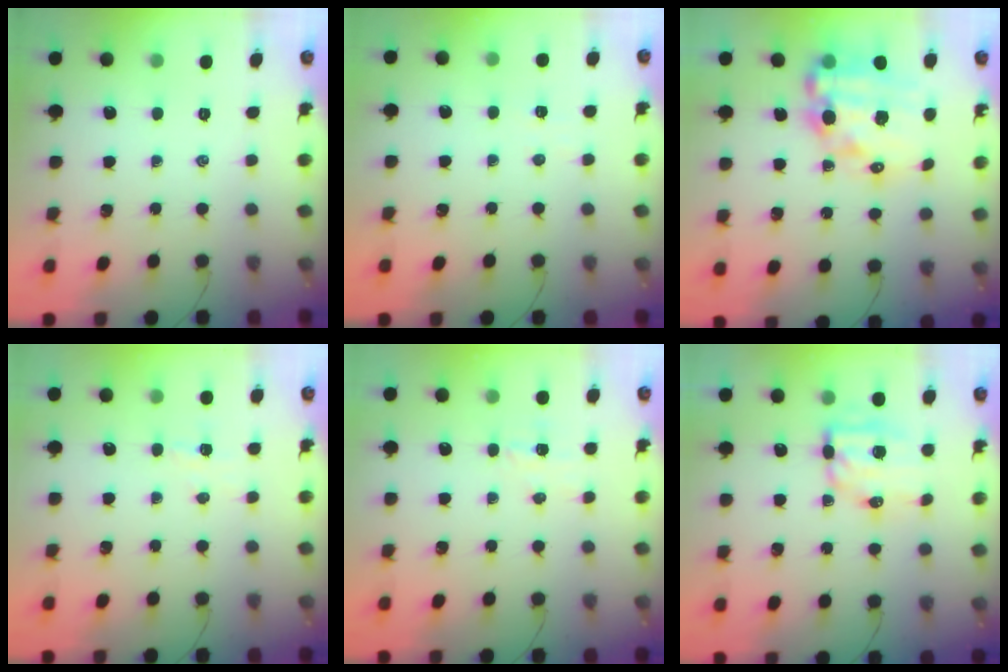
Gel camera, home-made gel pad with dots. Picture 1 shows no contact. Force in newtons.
{"total": 2.7, "press": 2.6, "slide": 0.8}
{"total": 18.8, "press": 18.3, "slide": 4.1}
{"total": 2.9, "press": 2.8, "slide": 0.8}
{"total": 3.7, "press": 3.5, "slide": 1.1}
{"total": 9.6, "press": 9.4, "slide": 1.8}